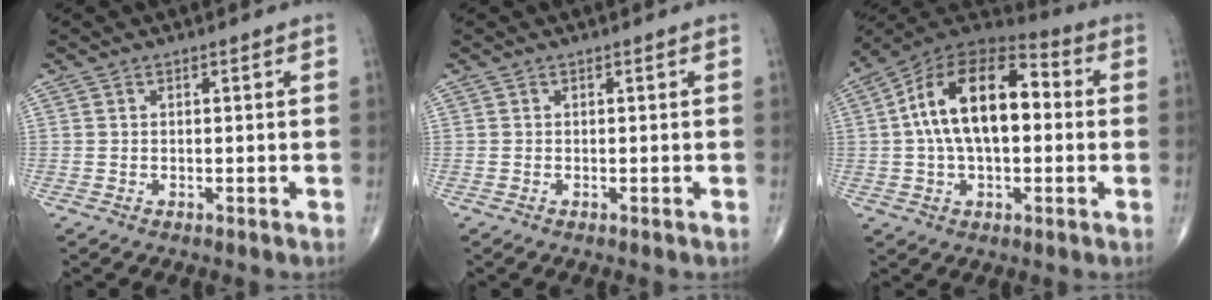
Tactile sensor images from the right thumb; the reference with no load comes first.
{"total": 0.0}
{"total": 18.7, "force": [1.5, 10.2, 15.6], "torque": [-0.258, 0.039, 0.017]}